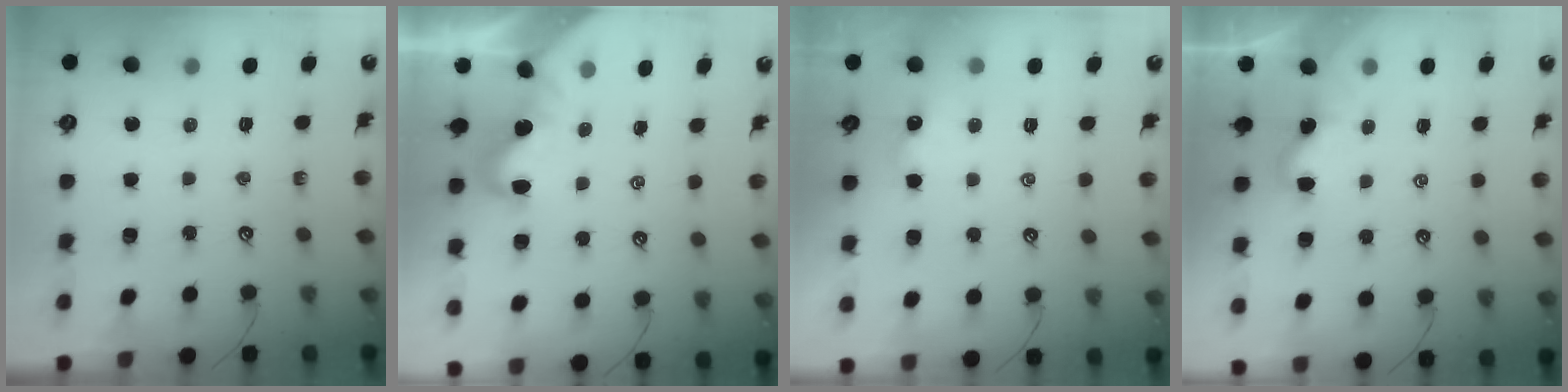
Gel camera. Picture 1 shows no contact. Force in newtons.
{"total": 0.0}
{"total": 0.8, "press": 0.6, "slide": 0.5}
{"total": 1.1, "press": 1.1, "slide": 0.3}